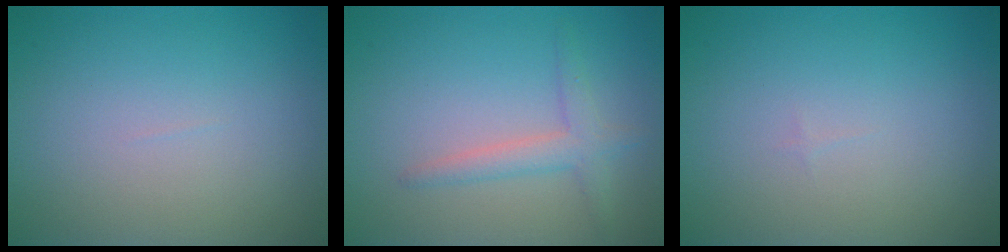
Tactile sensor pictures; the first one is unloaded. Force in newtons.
{"total": 2.3, "press": 2.3, "slide": 0.1}
{"total": 0.0}